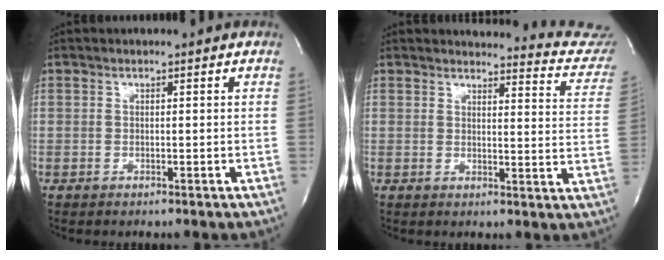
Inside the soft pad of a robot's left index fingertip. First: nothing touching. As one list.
[{"total": 12.8, "force": [12.8, 0.0, 0.5], "torque": [0.016, -0.112, 0.110]}]